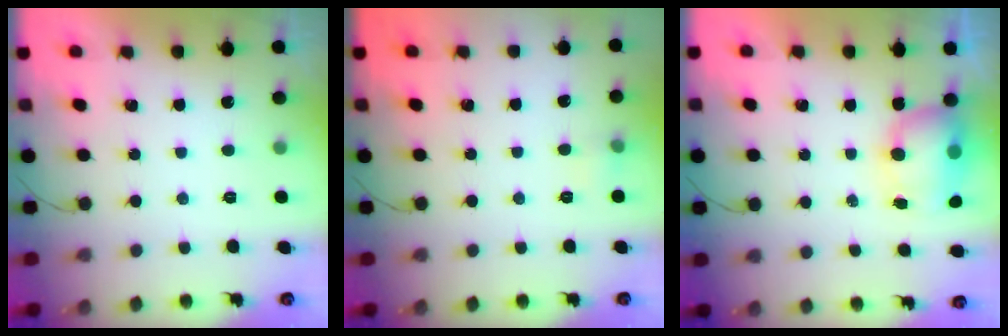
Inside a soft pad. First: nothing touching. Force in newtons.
{"total": 5.5, "press": 5.3, "slide": 1.6}
{"total": 8.0, "press": 7.8, "slide": 1.5}